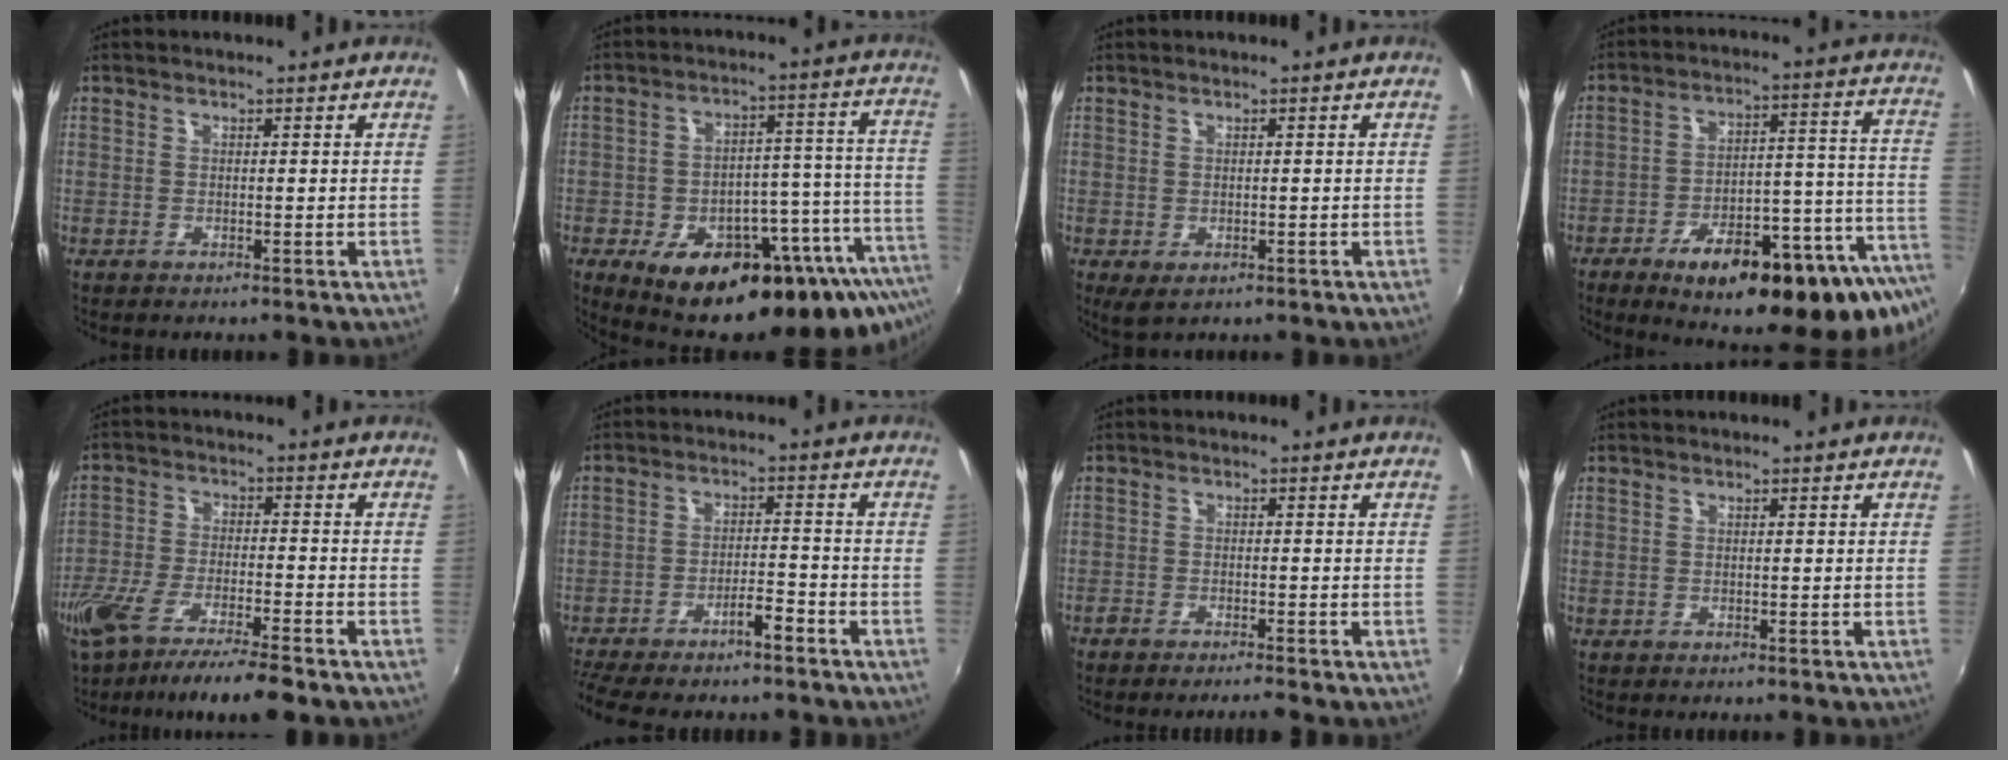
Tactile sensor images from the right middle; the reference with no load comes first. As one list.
[{"total": 26.8, "force": [-17.4, 10.0, 17.8], "torque": [-0.248, -0.018, -0.232]}, {"total": 17.6, "force": [-3.7, 12.4, 11.9], "torque": [-0.261, -0.031, -0.010]}, {"total": 25.2, "force": [-15.2, 7.2, 18.8], "torque": [-0.247, -0.006, -0.202]}, {"total": 13.0, "force": [-9.9, 1.7, 8.4], "torque": [-0.174, -0.039, -0.174]}, {"total": 7.0, "force": [-5.9, 0.6, 3.6], "torque": [-0.078, 0.004, -0.098]}, {"total": 2.9, "force": [-2.7, 0.1, 1.1], "torque": [-0.041, -0.010, -0.053]}, {"total": 0.0}]